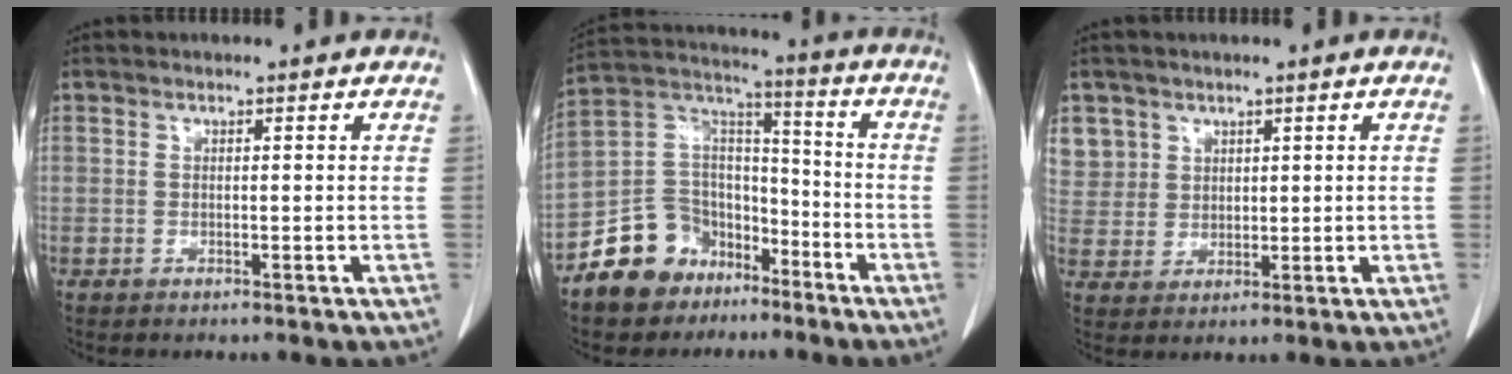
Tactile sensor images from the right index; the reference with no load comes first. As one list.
[{"total": 12.7, "force": [-8.1, 9.2, 3.0], "torque": [-0.063, 0.066, -0.144]}, {"total": 7.4, "force": [4.2, 6.1, 0.2], "torque": [-0.003, 0.007, 0.095]}]